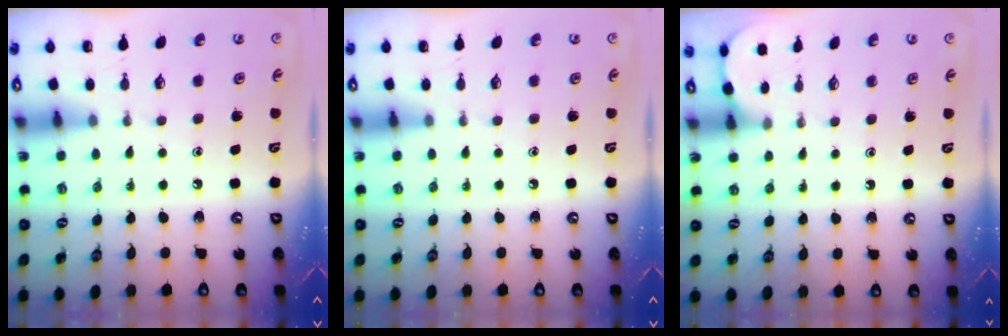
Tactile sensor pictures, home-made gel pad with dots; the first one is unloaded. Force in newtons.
{"total": 0.0}
{"total": 1.4, "press": 1.4, "slide": 0.0}